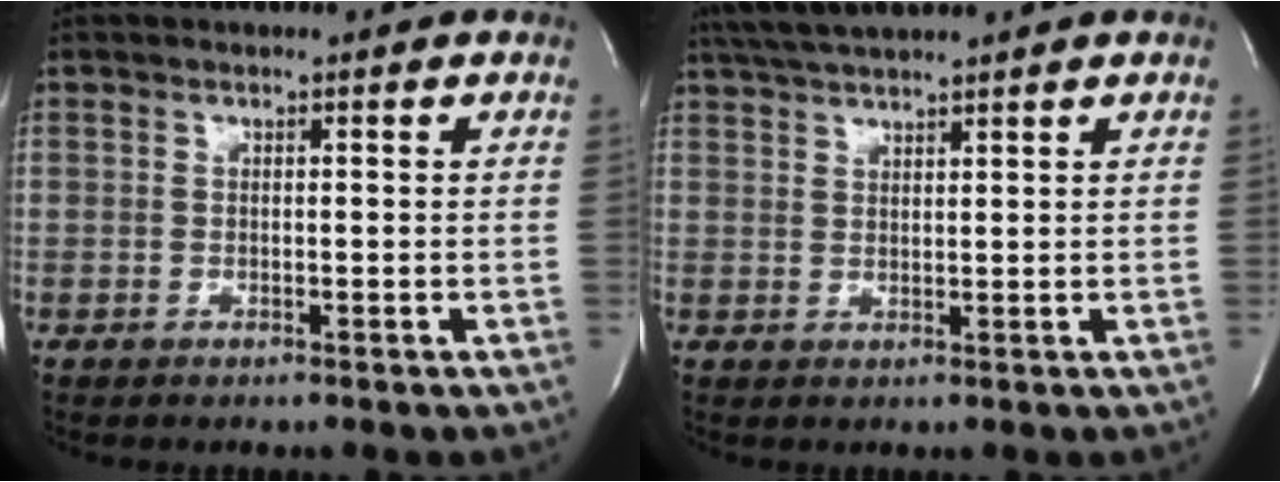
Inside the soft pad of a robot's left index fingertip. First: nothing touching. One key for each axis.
{"total": 5.6, "fx": 5.0, "fy": -0.3, "fz": 2.6, "tx": -0.054, "ty": 0.025, "tz": 0.097}